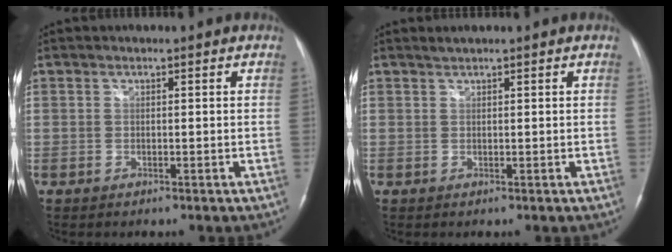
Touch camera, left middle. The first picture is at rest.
{"total": 0.6, "force": [0.6, -0.1, 0.0], "torque": [-0.005, 0.002, 0.015]}